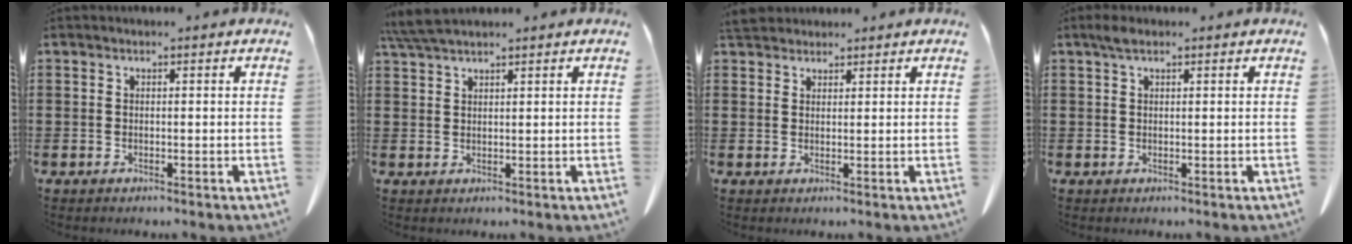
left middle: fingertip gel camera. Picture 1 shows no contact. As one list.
[{"total": 4.0, "force": [3.3, 0.4, 2.1], "torque": [-0.051, -0.003, 0.064]}, {"total": 3.2, "force": [2.9, 1.0, 0.9], "torque": [-0.026, -0.002, 0.056]}, {"total": 1.6, "force": [0.9, 0.8, 1.0], "torque": [-0.024, 0.004, 0.016]}]